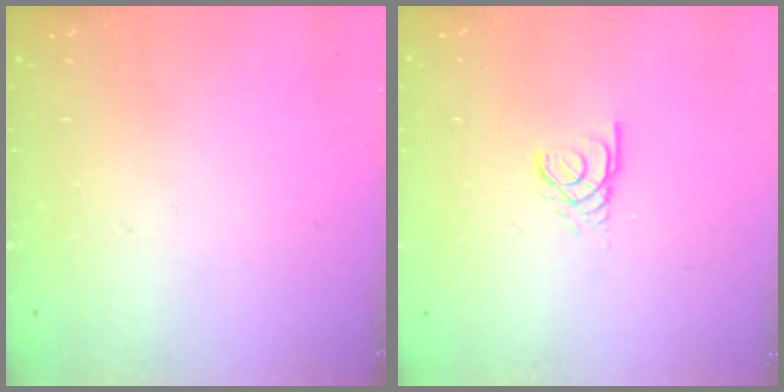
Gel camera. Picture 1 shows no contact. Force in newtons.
{"total": 2.4, "press": 2.4, "slide": 0.3}